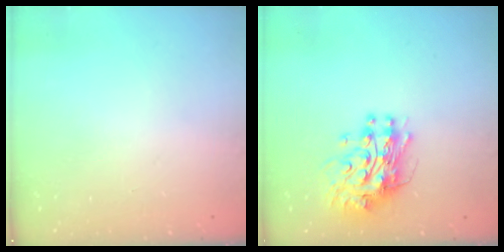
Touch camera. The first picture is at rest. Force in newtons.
{"total": 11.2, "press": 11.2, "slide": 0.9}